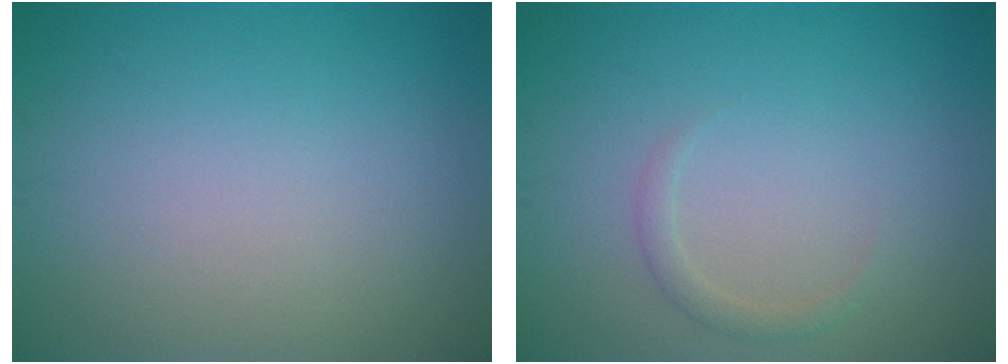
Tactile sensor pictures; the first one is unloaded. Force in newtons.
{"total": 1.0, "press": 1.0, "slide": 0.1}